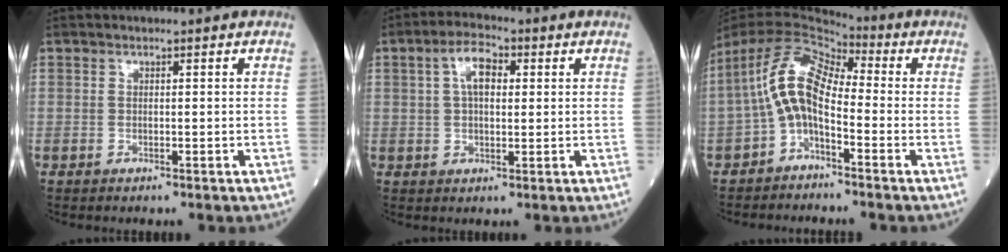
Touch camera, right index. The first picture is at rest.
{"total": 5.7, "force": [1.5, 2.7, 4.8], "torque": [-0.091, 0.017, 0.026]}
{"total": 9.5, "force": [-1.7, 4.5, 8.2], "torque": [-0.173, 0.038, -0.038]}